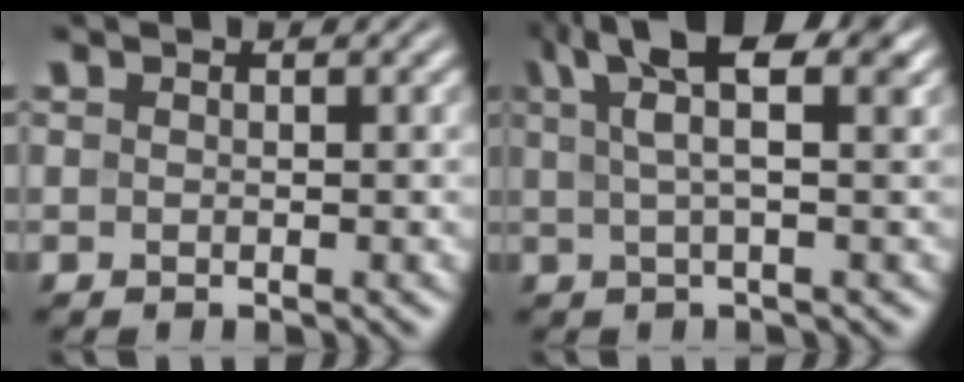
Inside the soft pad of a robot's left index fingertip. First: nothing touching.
{"total": 7.4, "force": [3.6, 2.2, 6.0], "torque": [-0.086, 0.024, 0.056]}